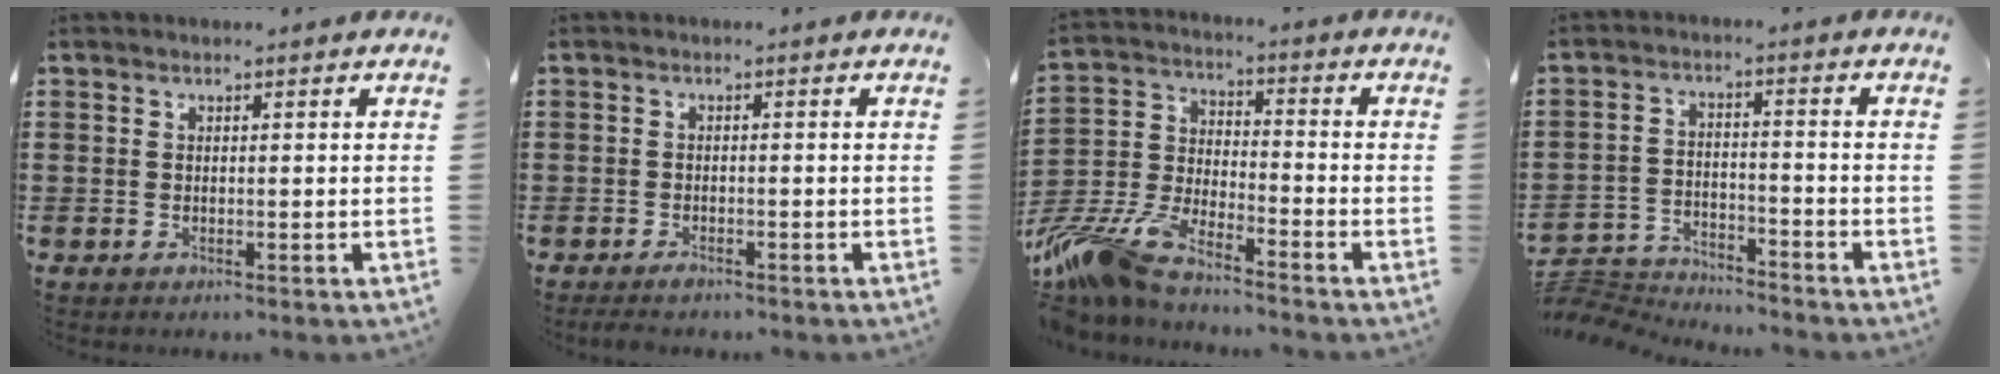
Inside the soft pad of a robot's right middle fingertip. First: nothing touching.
{"total": 1.2, "force": [-1.1, 0.4, 0.4], "torque": [-0.010, -0.002, -0.021]}
{"total": 9.7, "force": [-8.8, 1.2, 3.8], "torque": [-0.110, -0.005, -0.185]}
{"total": 4.9, "force": [-4.9, 0.7, 0.3], "torque": [-0.020, 0.005, -0.106]}